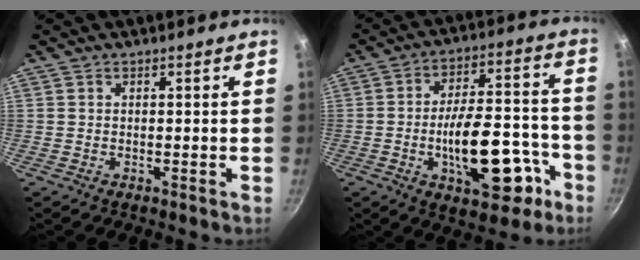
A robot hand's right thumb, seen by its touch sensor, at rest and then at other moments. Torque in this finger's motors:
{"motor_torque": [2.73, 2.19, 1.68, -1.00, 0.58]}